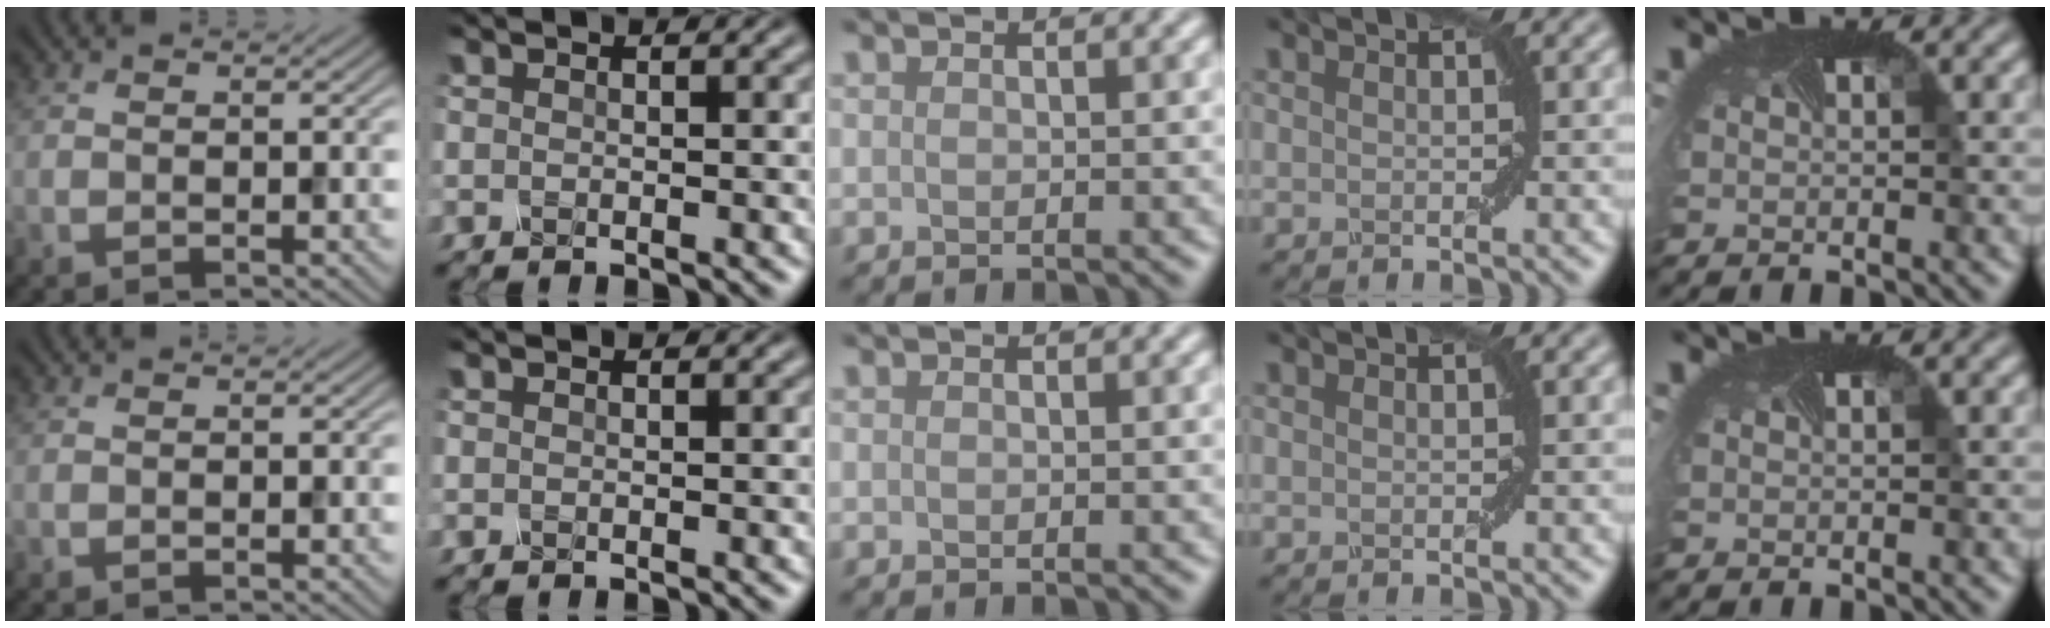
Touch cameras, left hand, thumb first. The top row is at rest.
{}